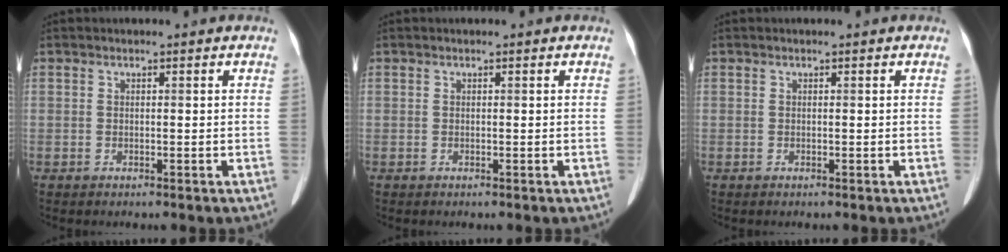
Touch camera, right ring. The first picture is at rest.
{"total": 0.0}
{"total": 0.0}